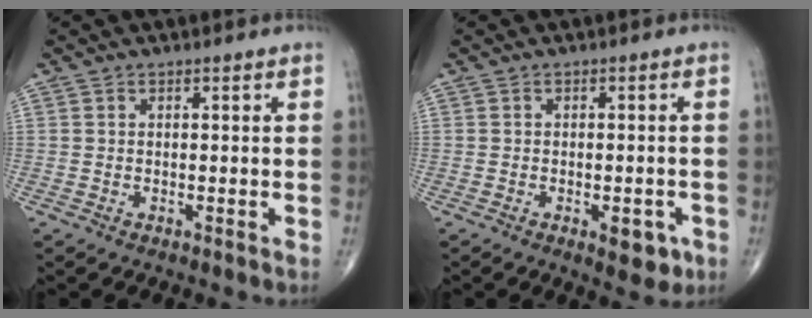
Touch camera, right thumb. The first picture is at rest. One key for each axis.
{"total": 4.7, "fx": -2.0, "fy": 2.2, "fz": 3.6, "tx": -0.027, "ty": 0.002, "tz": -0.021}